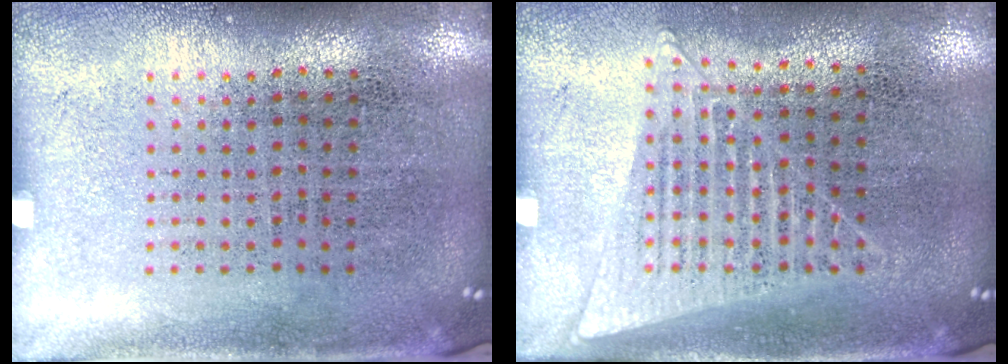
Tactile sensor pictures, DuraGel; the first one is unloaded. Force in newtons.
{"total": 1.2, "press": 1.2, "slide": 0.4}